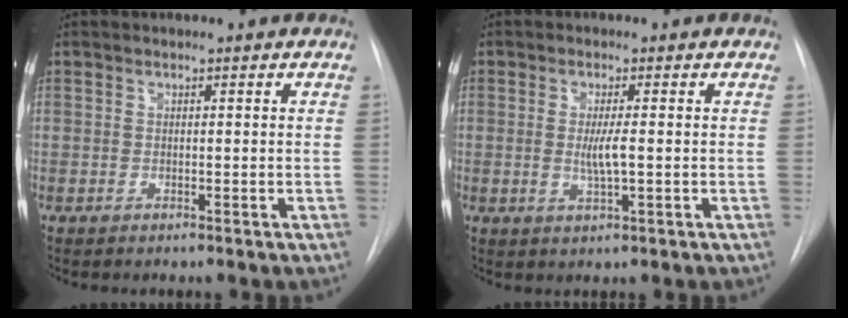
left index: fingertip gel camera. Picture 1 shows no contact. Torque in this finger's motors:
{"motor_torque": [0.57, -0.26, 0.11, 0.05]}